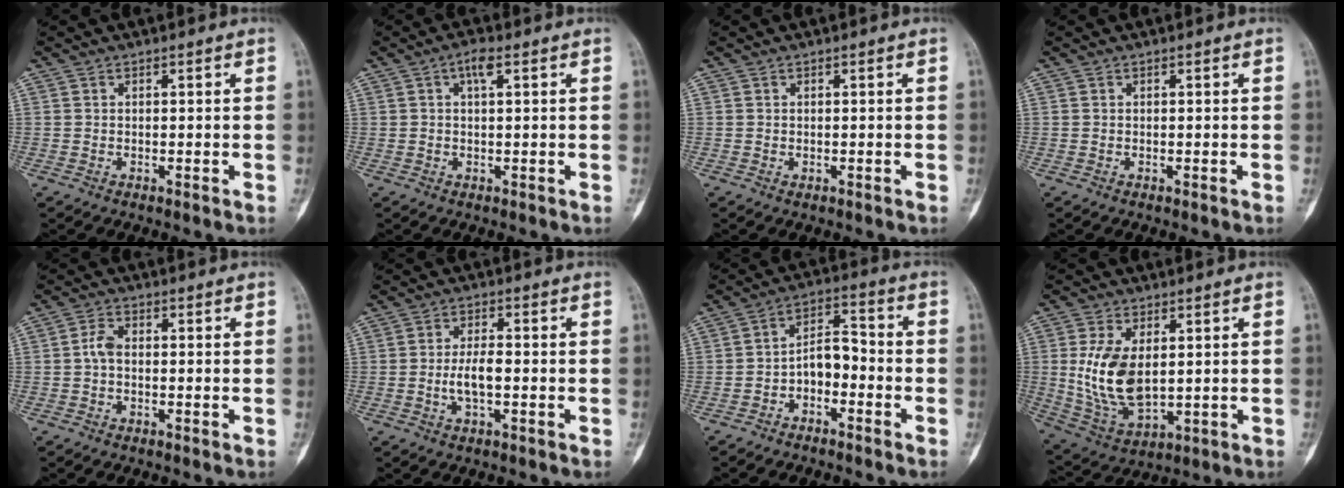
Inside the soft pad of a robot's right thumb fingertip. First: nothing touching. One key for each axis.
{"total": 2.7, "fx": 1.0, "fy": 0.7, "fz": 2.4, "tx": -0.047, "ty": 0.007, "tz": 0.017}
{"total": 0.0}
{"total": 0.0}
{"total": 2.7, "fx": -0.3, "fy": 1.6, "fz": 2.2, "tx": -0.044, "ty": 0.007, "tz": -0.013}
{"total": 4.6, "fx": -0.9, "fy": 1.7, "fz": 4.2, "tx": -0.085, "ty": 0.009, "tz": -0.017}
{"total": 6.5, "fx": -2.7, "fy": 3.8, "fz": 4.5, "tx": -0.064, "ty": 0.044, "tz": -0.056}
{"total": 12.8, "fx": 1.5, "fy": 7.2, "fz": 10.4, "tx": -0.192, "ty": -0.014, "tz": 0.046}